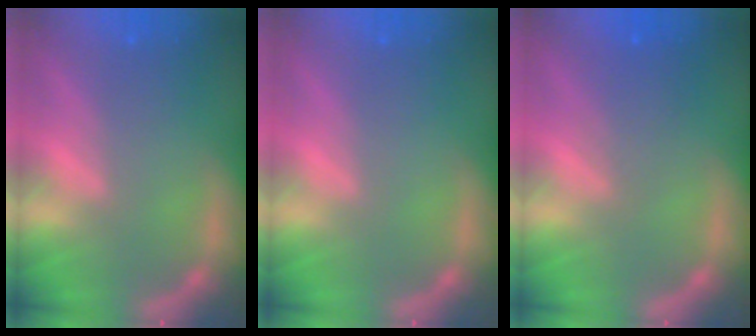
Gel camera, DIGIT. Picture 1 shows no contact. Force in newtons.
{"total": 0.0}
{"total": 2.5}